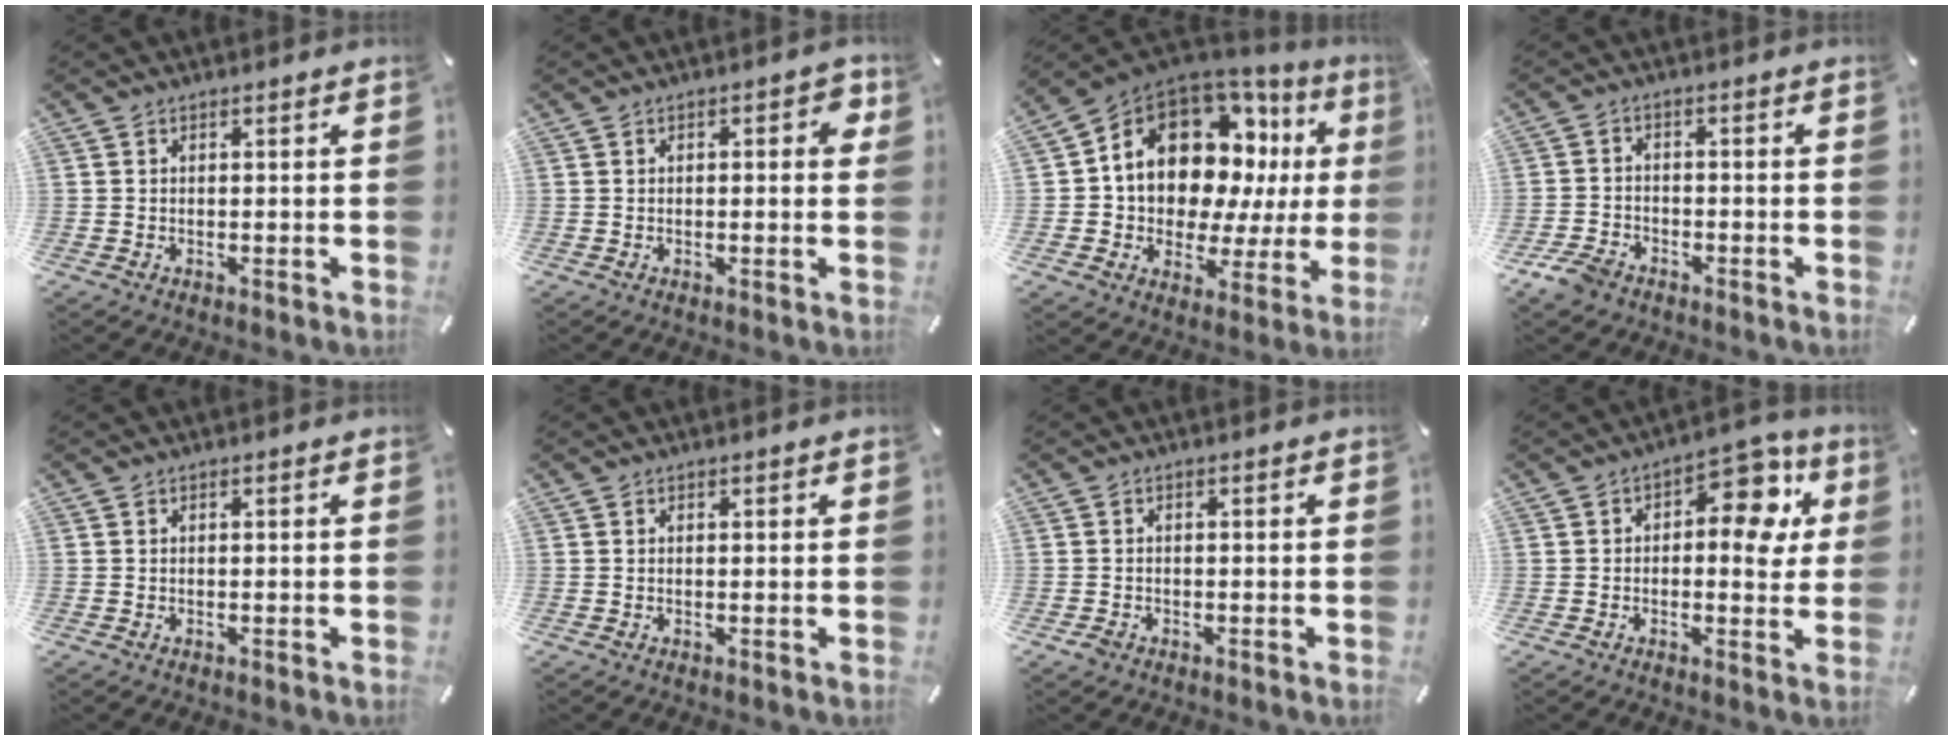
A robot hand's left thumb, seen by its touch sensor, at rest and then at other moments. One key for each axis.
{"total": 4.2, "fx": 0.5, "fy": 1.9, "fz": 3.7, "tx": -0.039, "ty": 0.000, "tz": 0.001}
{"total": 16.4, "fx": 7.2, "fy": 11.1, "fz": 9.6, "tx": -0.171, "ty": -0.065, "tz": 0.127}
{"total": 5.1, "fx": -3.7, "fy": 3.0, "fz": 1.8, "tx": -0.051, "ty": 0.016, "tz": -0.076}
{"total": 0.0}
{"total": 0.0}
{"total": 1.2, "fx": -0.6, "fy": 0.9, "fz": 0.5, "tx": -0.008, "ty": 0.004, "tz": -0.014}
{"total": 12.2, "fx": 3.4, "fy": 6.7, "fz": 9.6, "tx": -0.112, "ty": -0.022, "tz": 0.051}